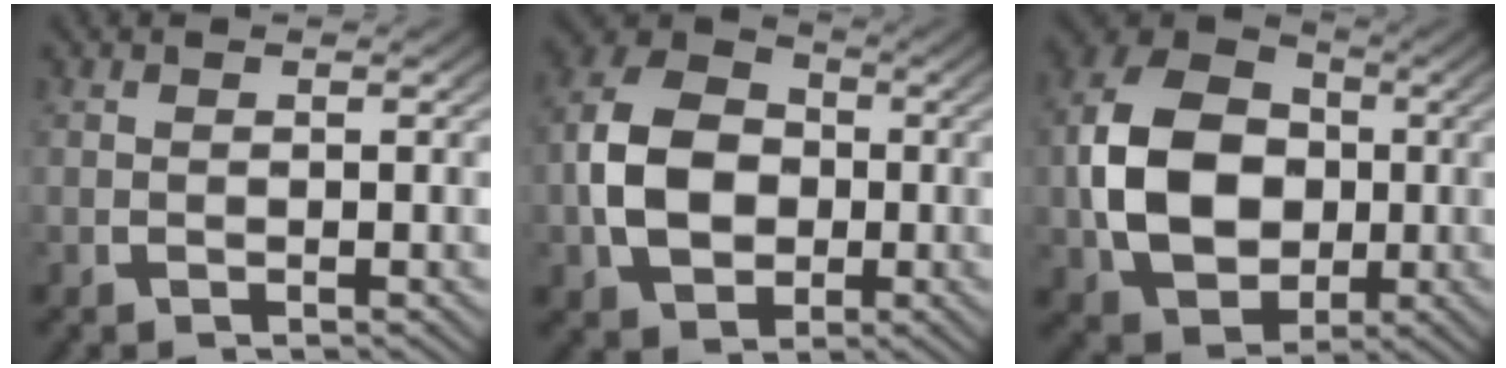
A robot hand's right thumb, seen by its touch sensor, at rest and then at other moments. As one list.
[{"total": 10.8, "force": [-0.5, 8.2, 6.9], "torque": [-0.142, -0.024, -0.001]}, {"total": 14.9, "force": [-0.3, 11.4, 9.6], "torque": [-0.213, -0.041, 0.006]}]